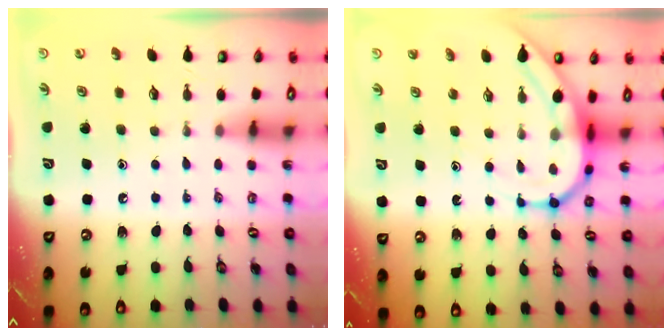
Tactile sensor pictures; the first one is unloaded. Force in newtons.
{"total": 9.1, "press": 9.1, "slide": 0.8}